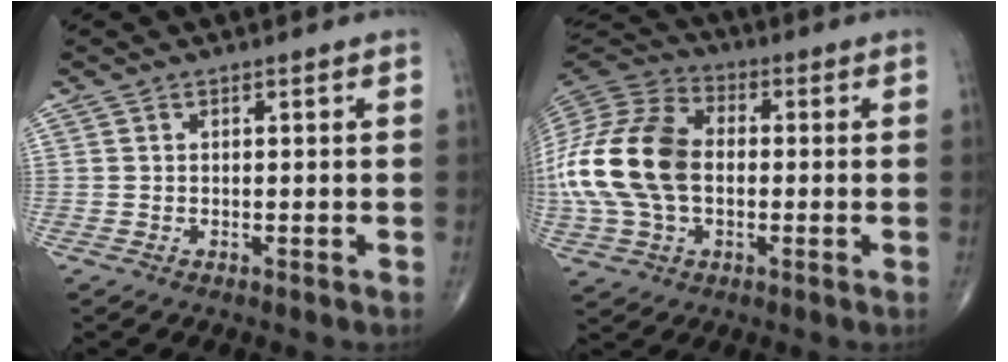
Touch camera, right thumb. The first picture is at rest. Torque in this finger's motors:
{"motor_torque": [1.79, 3.22, 2.03, -0.27, 0.57]}